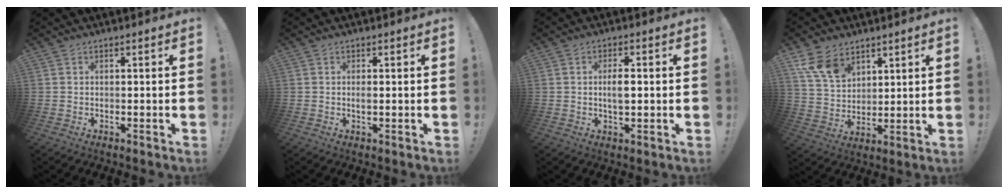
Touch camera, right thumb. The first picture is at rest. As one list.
[{"total": 1.0, "force": [0.0, 0.3, 0.9], "torque": [-0.012, -0.002, -0.001]}, {"total": 4.7, "force": [0.0, 2.0, 4.3], "torque": [-0.063, -0.004, -0.007]}, {"total": 11.1, "force": [7.2, 6.9, 4.9], "torque": [-0.089, -0.035, 0.146]}]